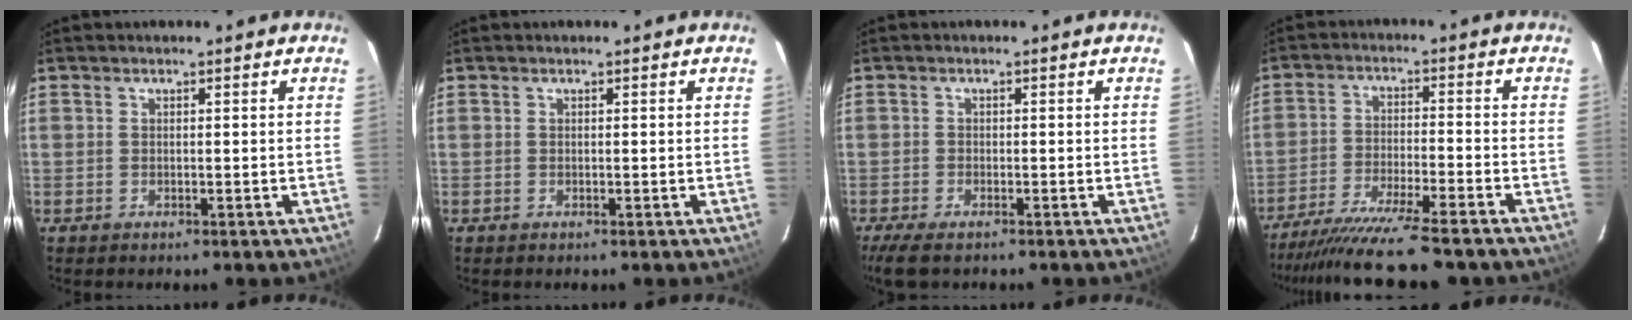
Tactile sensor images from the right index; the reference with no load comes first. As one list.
[{"total": 0.0}, {"total": 5.3, "force": [-4.0, 1.6, 3.1], "torque": [-0.073, -0.022, -0.074]}, {"total": 16.0, "force": [-14.3, 0.5, 7.3], "torque": [-0.155, -0.029, -0.233]}]